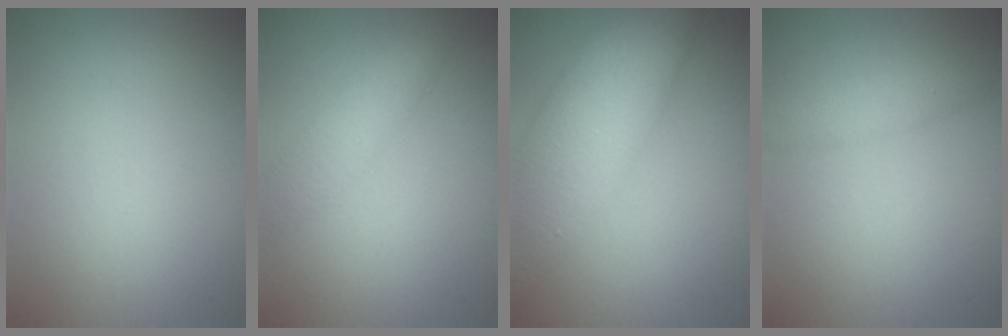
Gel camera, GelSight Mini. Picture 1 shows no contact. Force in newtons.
{"total": 3.1, "press": 3.1, "slide": 0.1}
{"total": 11.5, "press": 11.5, "slide": 0.8}
{"total": 1.6, "press": 1.6, "slide": 0.1}